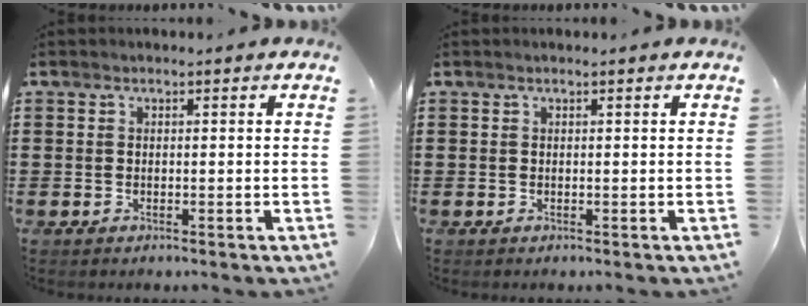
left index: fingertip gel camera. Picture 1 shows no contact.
{"total": 0.0}